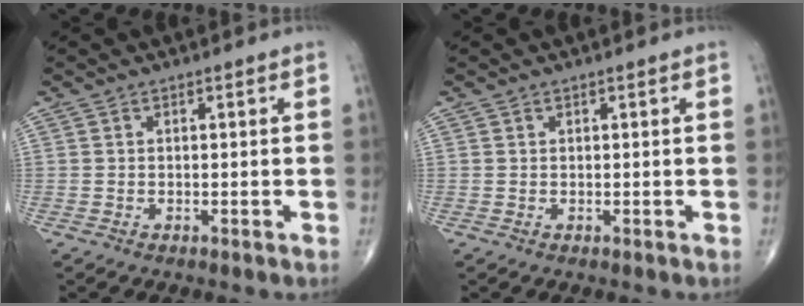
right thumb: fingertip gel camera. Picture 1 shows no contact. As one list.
[{"total": 0.0}]